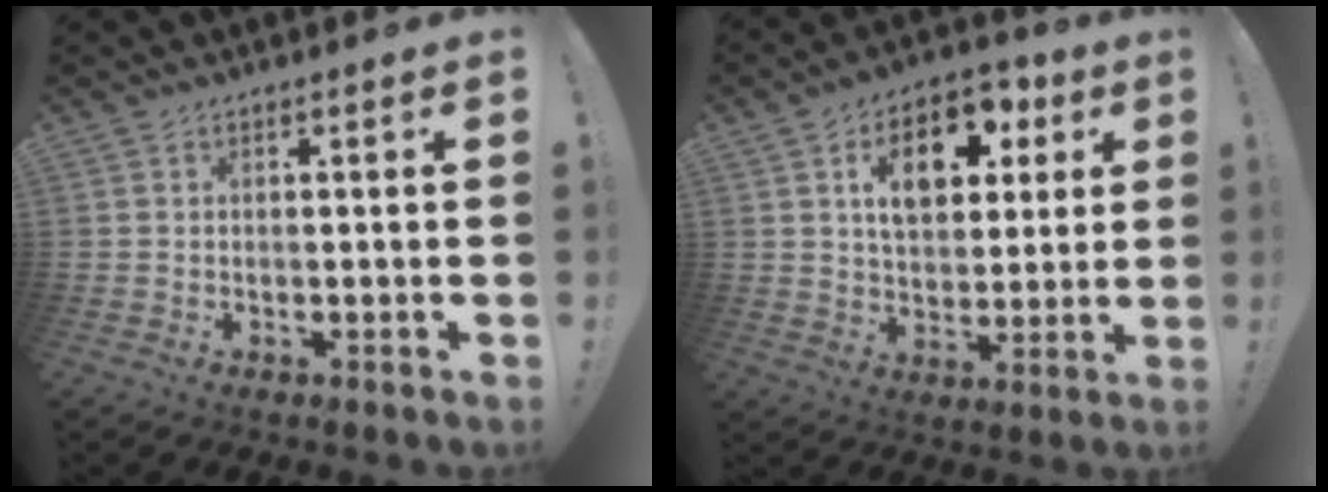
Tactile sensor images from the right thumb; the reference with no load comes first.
{"total": 14.8, "force": [5.3, 9.9, 9.7], "torque": [-0.148, -0.006, 0.098]}